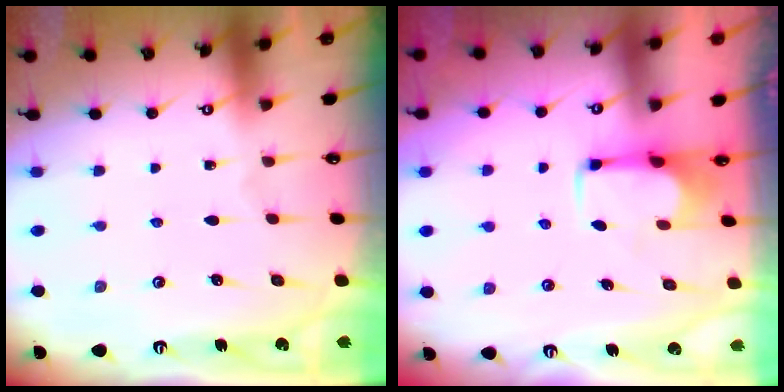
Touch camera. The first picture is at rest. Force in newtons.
{"total": 2.3, "press": 2.2, "slide": 0.9}